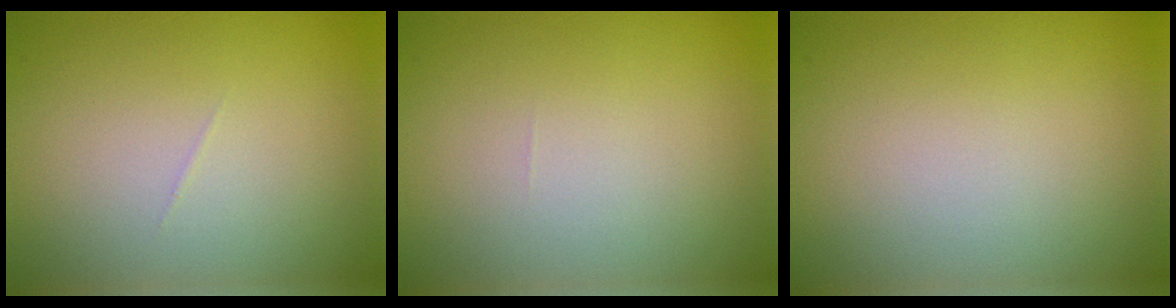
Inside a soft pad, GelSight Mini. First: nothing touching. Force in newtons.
{"total": 0.0}
{"total": 0.0}